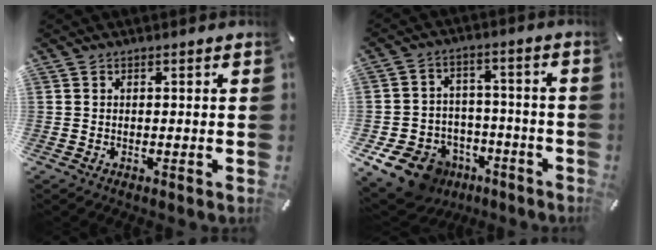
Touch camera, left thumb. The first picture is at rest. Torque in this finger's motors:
{"motor_torque": [0.69, 1.19, 0.27, 0.26, 0.24]}